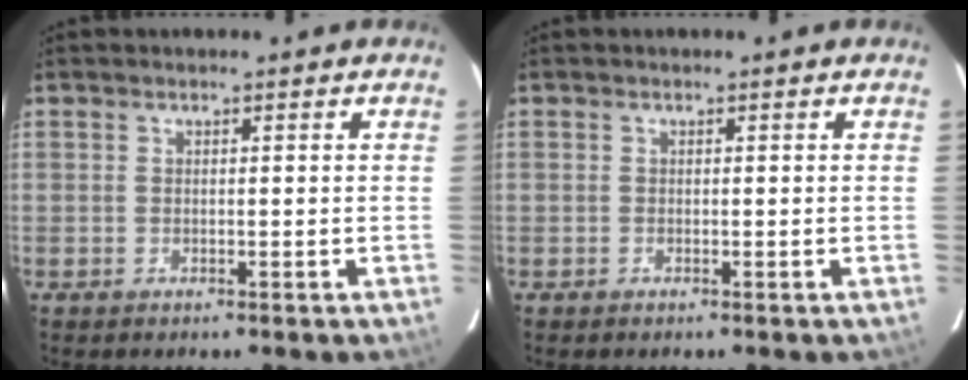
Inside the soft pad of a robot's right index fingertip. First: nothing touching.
{"total": 0.0}